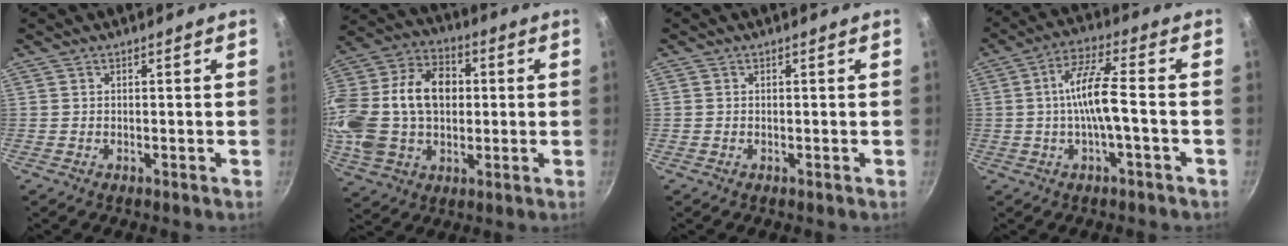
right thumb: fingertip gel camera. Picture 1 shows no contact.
{"total": 24.2, "force": [1.8, 17.0, 17.1], "torque": [-0.331, 0.033, 0.030]}
{"total": 0.0}
{"total": 8.8, "force": [-1.4, 1.7, 8.5], "torque": [-0.162, 0.029, -0.032]}